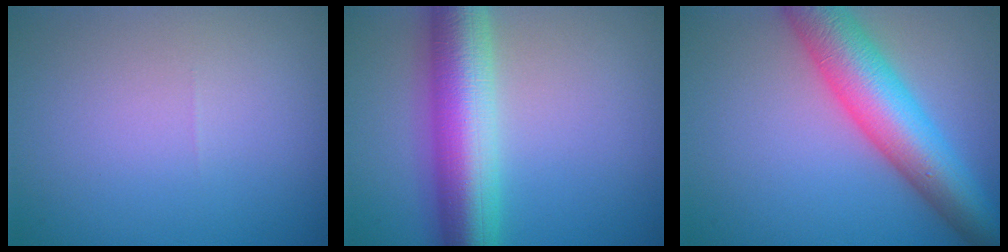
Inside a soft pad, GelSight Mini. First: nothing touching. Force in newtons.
{"total": 9.6, "press": 9.6, "slide": 0.1}
{"total": 9.3, "press": 9.3, "slide": 0.3}